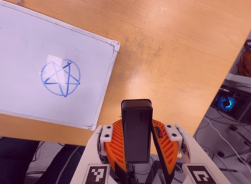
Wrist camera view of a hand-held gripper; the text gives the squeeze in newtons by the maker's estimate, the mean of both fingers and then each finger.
{"total": 5.1, "left": 4.7, "right": 5.6}